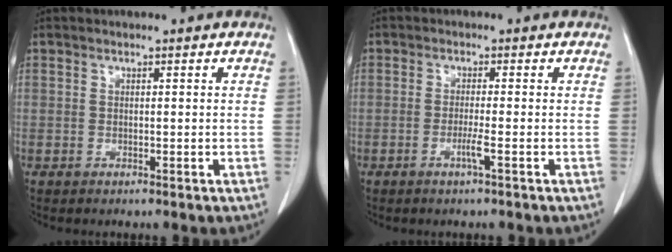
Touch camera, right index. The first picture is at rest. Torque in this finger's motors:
{"motor_torque": [0.00, -0.08, -0.03, 0.00]}